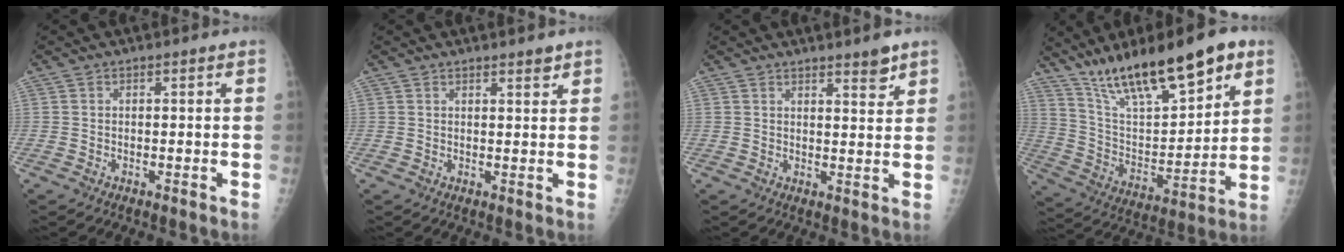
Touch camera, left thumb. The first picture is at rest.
{"total": 1.9, "force": [1.6, 0.6, 0.9], "torque": [-0.005, -0.010, 0.022]}
{"total": 3.5, "force": [2.7, 0.7, 2.0], "torque": [-0.018, -0.023, 0.040]}
{"total": 22.8, "force": [14.8, 6.9, 15.9], "torque": [-0.238, -0.049, 0.262]}